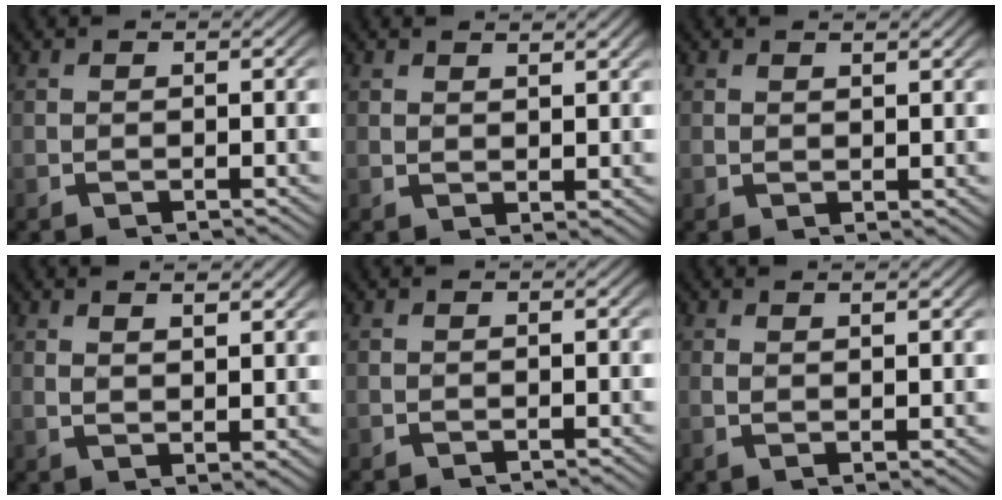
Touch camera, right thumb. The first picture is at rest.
{"total": 1.5, "force": [1.4, 0.1, 0.4], "torque": [-0.005, -0.004, 0.034]}
{"total": 1.0, "force": [0.9, 0.0, 0.3], "torque": [-0.005, -0.003, 0.023]}
{"total": 2.2, "force": [1.7, 0.3, 1.4], "torque": [-0.027, -0.004, 0.039]}
{"total": 0.0}
{"total": 1.9, "force": [1.0, 0.0, 1.6], "torque": [-0.032, -0.006, 0.025]}